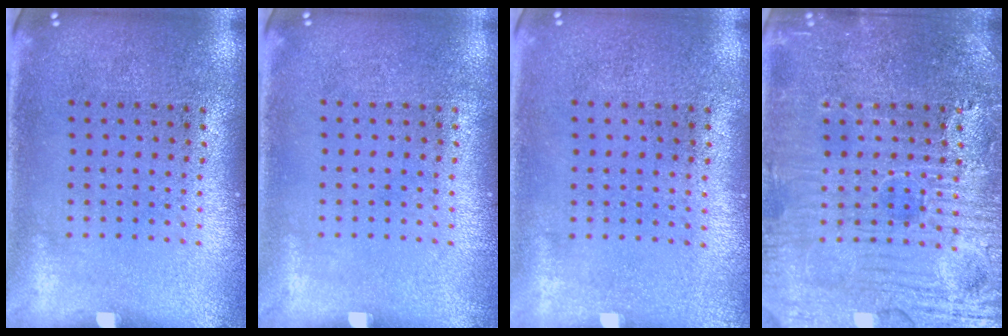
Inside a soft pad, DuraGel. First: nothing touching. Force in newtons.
{"total": 0.0}
{"total": 0.0}
{"total": 4.8, "press": 4.7, "slide": 0.5}